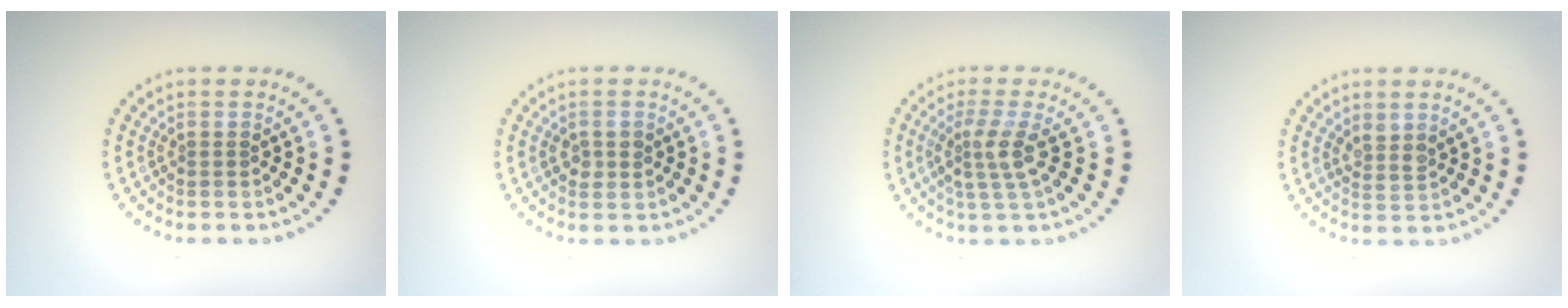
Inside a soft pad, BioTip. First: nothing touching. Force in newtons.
{"total": 1.4, "press": 1.4, "slide": 0.1}
{"total": 2.7, "press": 2.1, "slide": 1.8}
{"total": 1.3, "press": 1.1, "slide": 0.8}